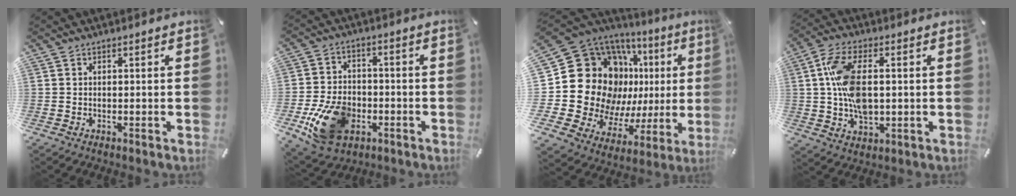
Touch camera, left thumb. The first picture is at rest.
{"total": 14.9, "force": [-5.1, 10.5, 9.2], "torque": [-0.193, 0.022, -0.089]}
{"total": 28.9, "force": [5.9, 21.2, 18.7], "torque": [-0.295, -0.081, 0.166]}
{"total": 12.1, "force": [0.9, 6.7, 10.1], "torque": [-0.223, 0.004, 0.015]}